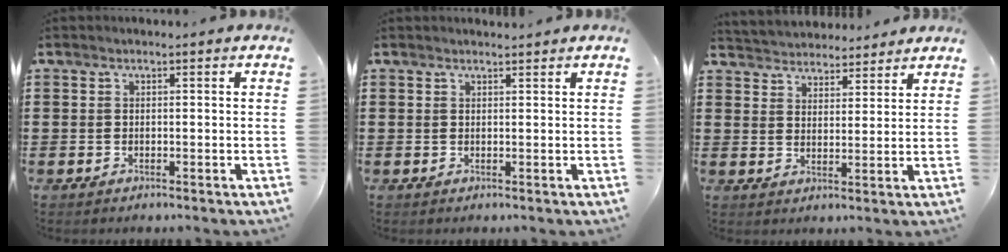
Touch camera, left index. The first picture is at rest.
{"total": 0.8, "force": [0.8, 0.0, 0.1], "torque": [-0.003, -0.001, 0.017]}
{"total": 3.8, "force": [3.6, 0.7, -0.5], "torque": [-0.008, -0.016, 0.066]}